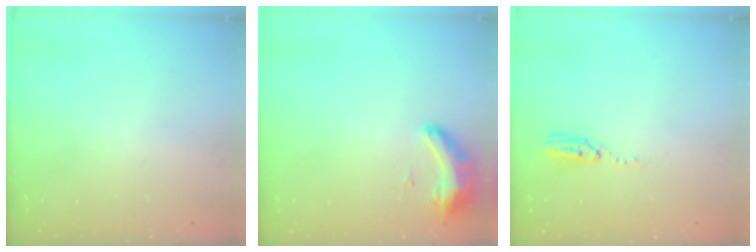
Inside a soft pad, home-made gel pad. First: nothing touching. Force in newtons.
{"total": 9.0, "press": 8.7, "slide": 2.3}
{"total": 4.3, "press": 4.3, "slide": 0.4}